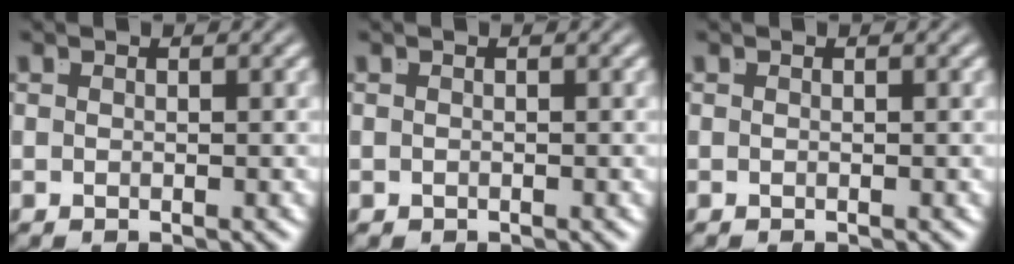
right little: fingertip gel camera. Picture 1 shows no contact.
{"total": 0.0}
{"total": 0.0}